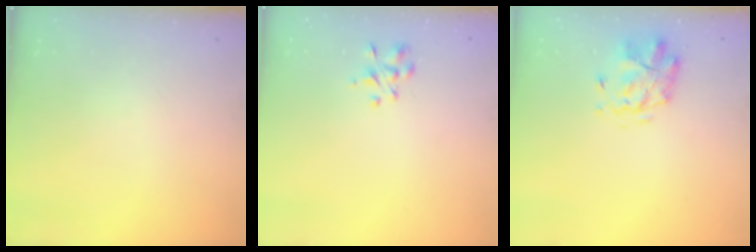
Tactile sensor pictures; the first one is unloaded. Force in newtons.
{"total": 2.9, "press": 2.7, "slide": 1.0}
{"total": 2.9, "press": 2.6, "slide": 1.3}